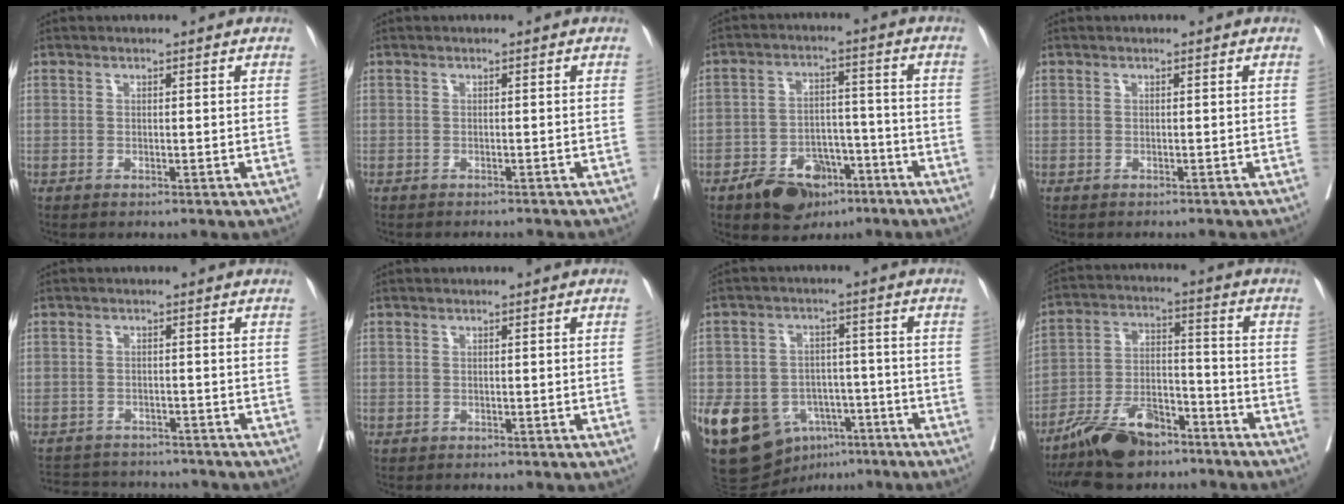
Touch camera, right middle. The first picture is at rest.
{"total": 4.2, "force": [-4.1, 0.5, 1.1], "torque": [-0.011, -0.009, -0.049]}
{"total": 9.4, "force": [-6.2, 5.5, 4.5], "torque": [-0.069, 0.013, -0.095]}
{"total": 2.4, "force": [-2.2, 0.4, 0.7], "torque": [-0.009, -0.002, -0.029]}
{"total": 8.9, "force": [-8.4, 2.6, 1.3], "torque": [-0.020, 0.010, -0.115]}
{"total": 0.6, "force": [-0.2, 0.2, 0.5], "torque": [-0.008, 0.008, -0.002]}
{"total": 14.0, "force": [-7.0, 9.9, 7.0], "torque": [-0.123, 0.017, -0.104]}
{"total": 12.8, "force": [-9.7, 4.8, 6.9], "torque": [-0.130, -0.001, -0.177]}